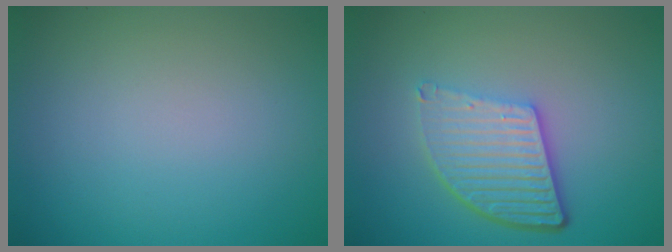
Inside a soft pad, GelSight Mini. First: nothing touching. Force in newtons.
{"total": 5.6, "press": 4.0, "slide": 4.0}